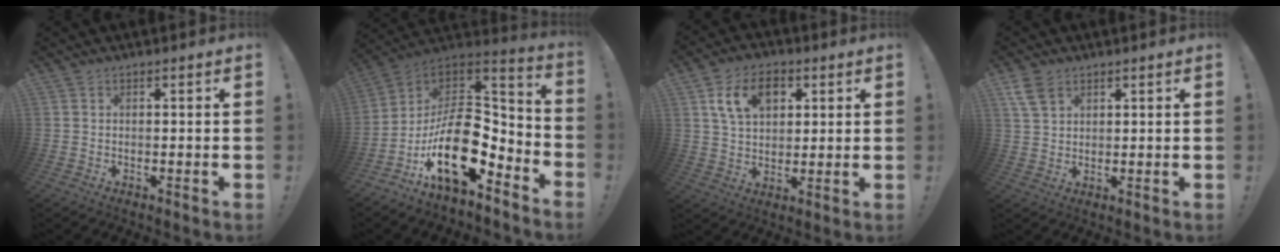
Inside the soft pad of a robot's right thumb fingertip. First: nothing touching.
{"total": 22.5, "force": [-5.1, 12.8, 17.8], "torque": [-0.304, 0.028, -0.075]}
{"total": 11.9, "force": [5.2, 7.9, 7.2], "torque": [-0.106, -0.006, 0.097]}
{"total": 6.4, "force": [3.6, 4.2, 3.2], "torque": [-0.058, -0.004, 0.073]}